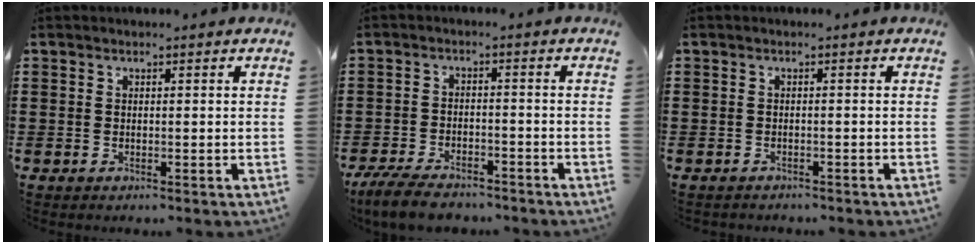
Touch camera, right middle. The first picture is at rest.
{"total": 5.7, "force": [-5.0, 1.3, 2.3], "torque": [-0.055, 0.000, -0.100]}
{"total": 0.7, "force": [-0.7, 0.1, 0.0], "torque": [-0.002, 0.000, -0.015]}